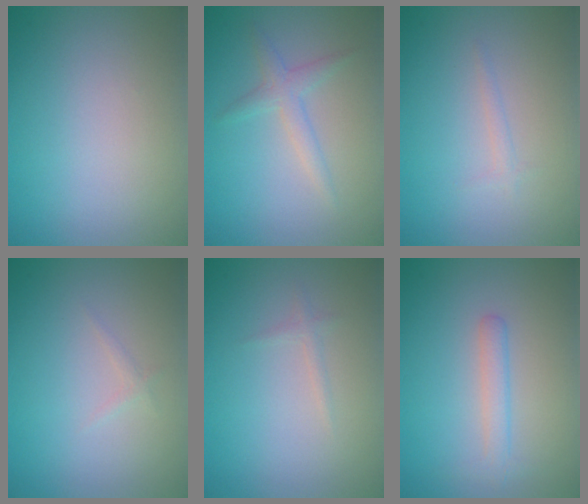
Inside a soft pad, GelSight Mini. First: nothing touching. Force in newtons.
{"total": 1.9, "press": 1.9, "slide": 0.1}
{"total": 1.0, "press": 1.0, "slide": 0.1}
{"total": 0.6, "press": 0.6, "slide": 0.1}
{"total": 0.7, "press": 0.7, "slide": 0.0}
{"total": 1.8, "press": 1.8, "slide": 0.1}